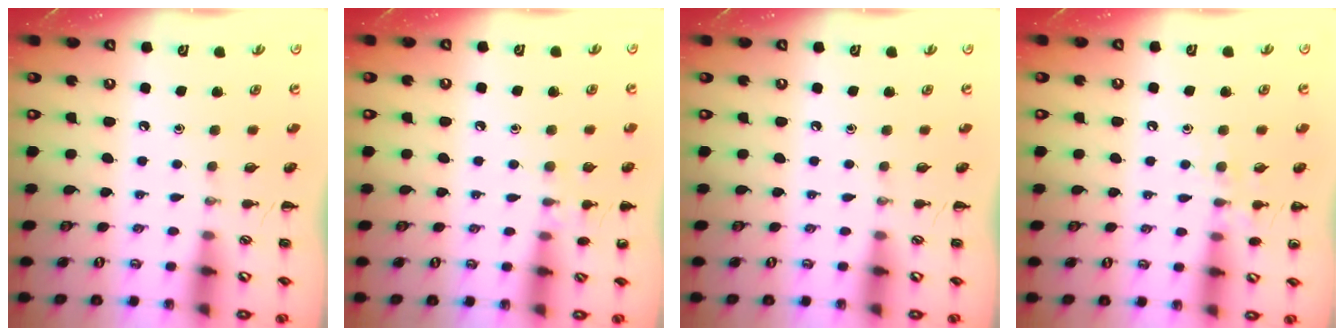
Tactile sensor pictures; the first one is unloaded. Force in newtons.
{"total": 6.8, "press": 6.5, "slide": 2.1}
{"total": 0.0}
{"total": 7.1, "press": 7.0, "slide": 1.1}